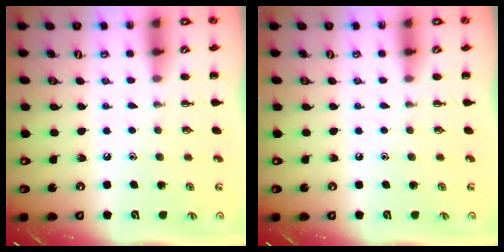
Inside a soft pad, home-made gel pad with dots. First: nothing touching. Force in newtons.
{"total": 0.0}